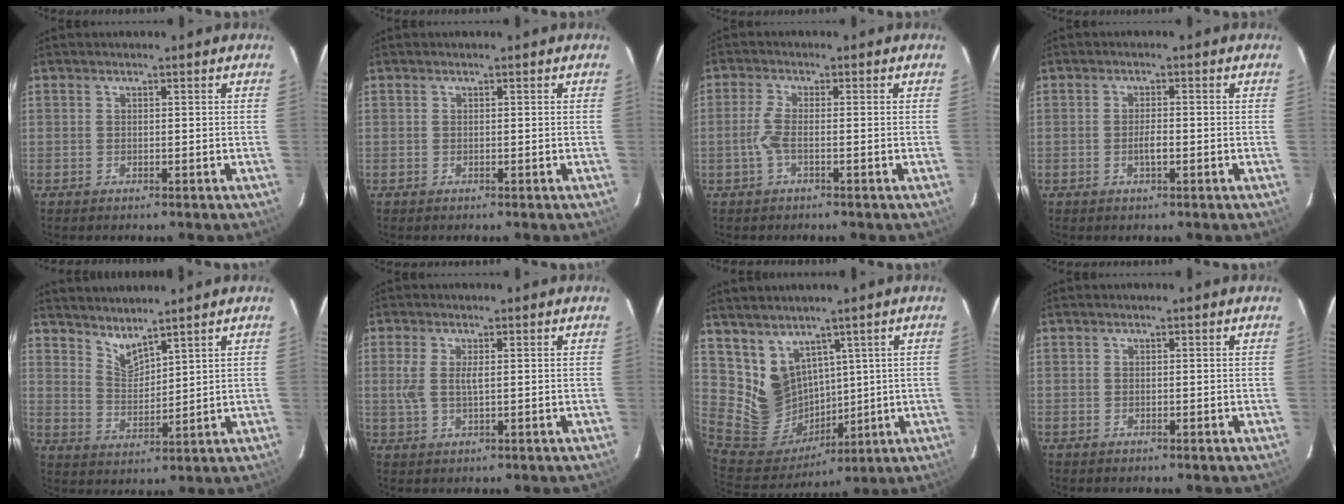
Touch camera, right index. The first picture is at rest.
{"total": 0.0}
{"total": 3.1, "force": [-1.0, 0.4, 2.9], "torque": [-0.072, 0.001, -0.020]}
{"total": 2.1, "force": [-0.6, 0.6, 1.9], "torque": [-0.036, 0.001, -0.011]}
{"total": 5.2, "force": [4.7, 1.0, 2.1], "torque": [-0.035, -0.007, 0.090]}
{"total": 3.8, "force": [0.7, 1.3, 3.5], "torque": [-0.079, 0.000, 0.012]}
{"total": 11.6, "force": [6.1, 9.3, 3.4], "torque": [-0.080, -0.004, 0.150]}
{"total": 0.0}